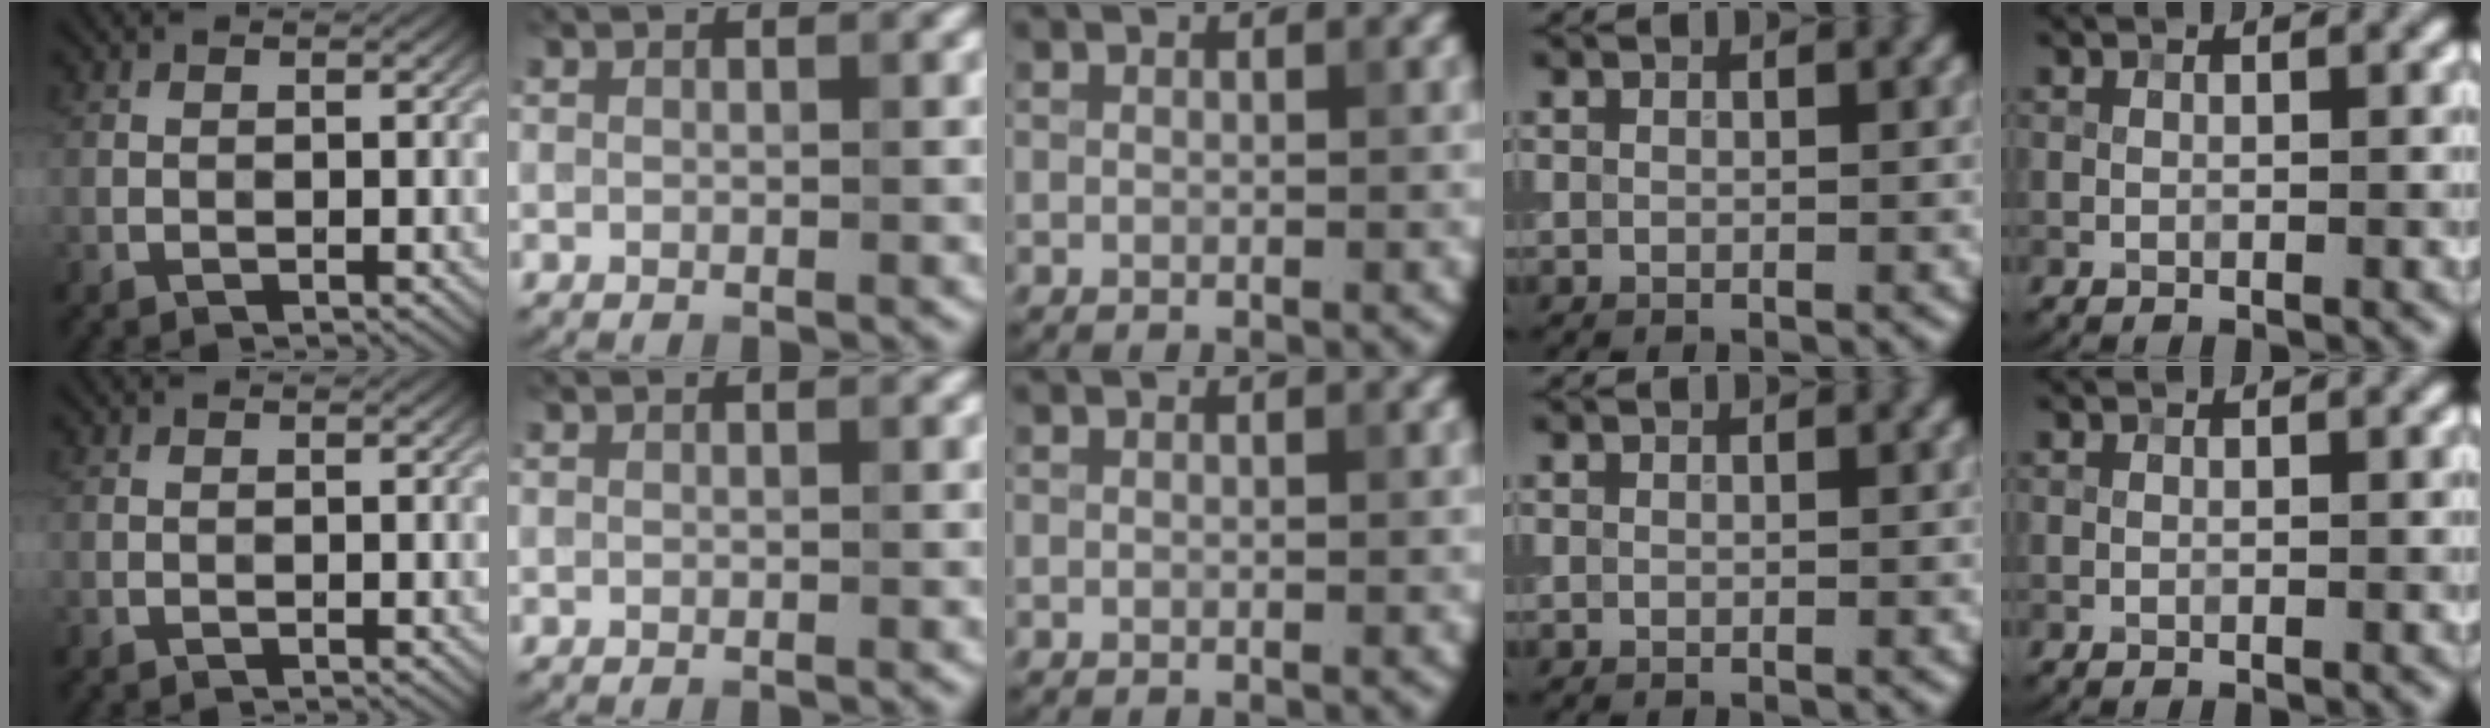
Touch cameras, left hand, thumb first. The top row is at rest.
{}